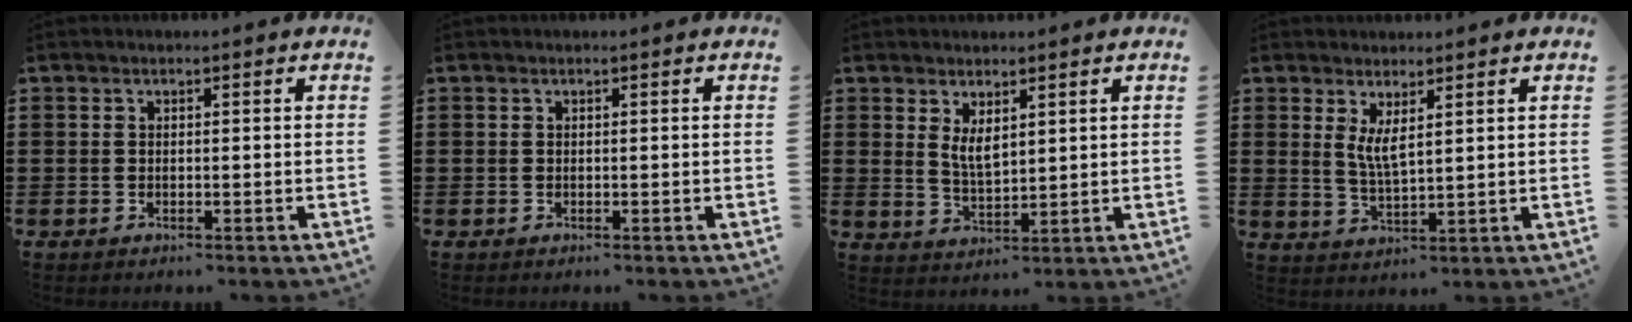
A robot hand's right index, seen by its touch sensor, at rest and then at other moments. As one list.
[{"total": 0.0}, {"total": 3.6, "force": [1.8, 1.5, 2.7], "torque": [-0.056, 0.002, 0.033]}, {"total": 3.6, "force": [1.8, 0.9, 3.0], "torque": [-0.064, -0.001, 0.032]}]